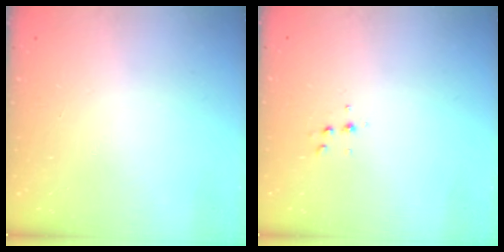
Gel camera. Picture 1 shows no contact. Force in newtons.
{"total": 4.1, "press": 4.0, "slide": 1.1}